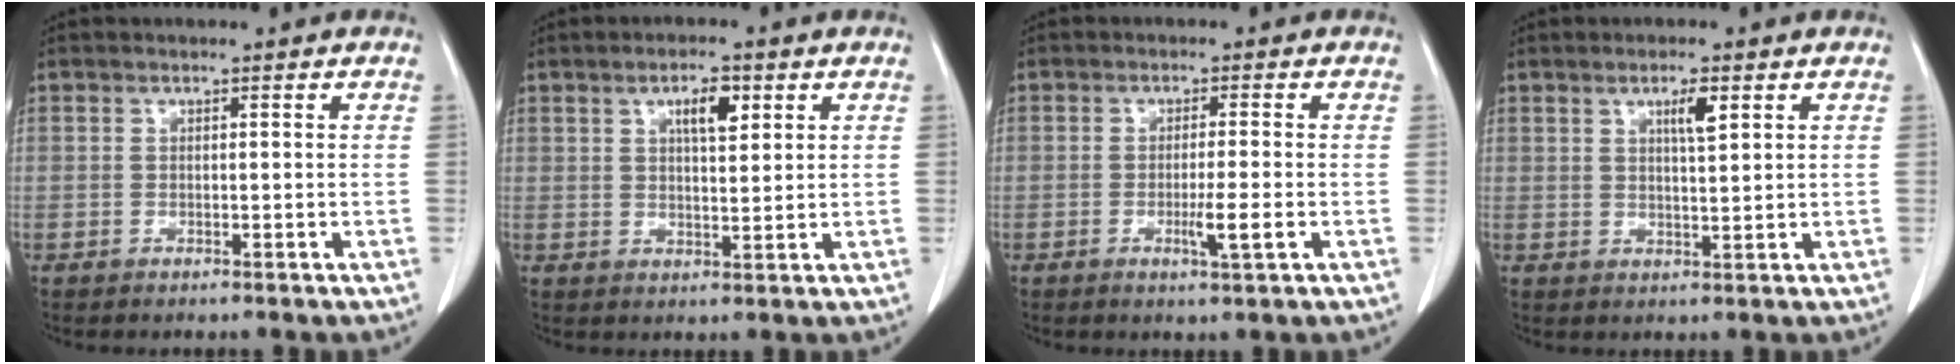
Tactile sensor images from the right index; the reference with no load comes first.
{"total": 4.5, "force": [2.0, 1.4, 3.7], "torque": [-0.062, 0.000, 0.034]}
{"total": 3.8, "force": [-1.2, -0.2, 3.6], "torque": [-0.061, -0.008, -0.019]}
{"total": 3.2, "force": [1.6, 0.4, 2.7], "torque": [-0.046, -0.002, 0.026]}